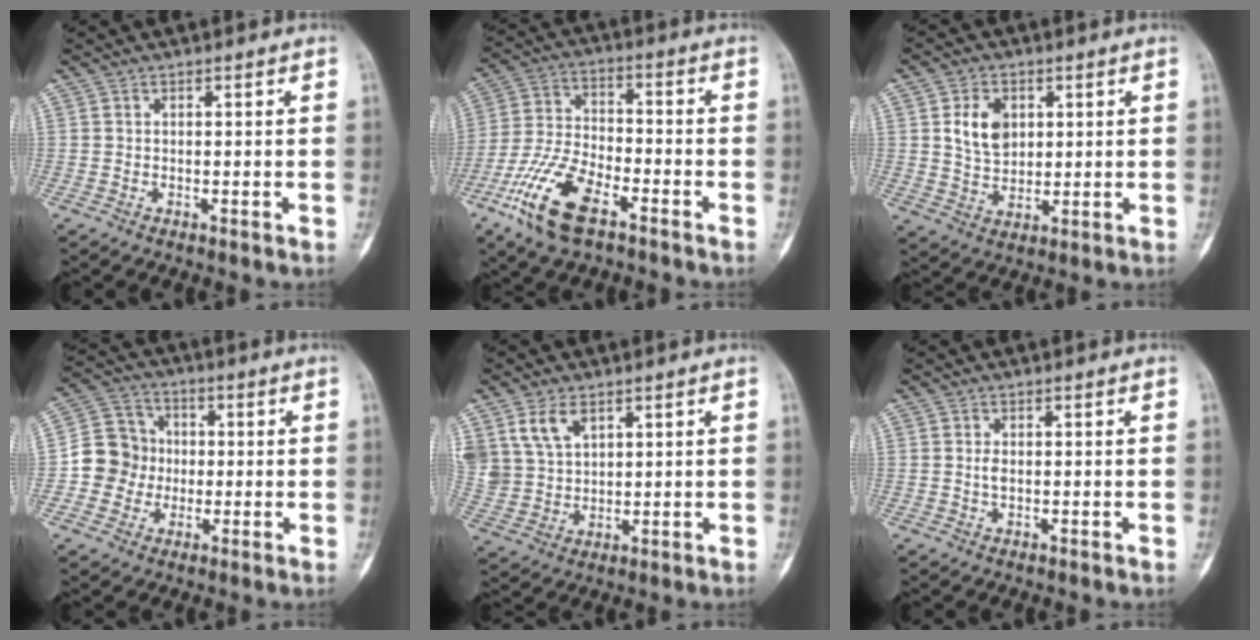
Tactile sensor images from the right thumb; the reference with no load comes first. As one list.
[{"total": 14.1, "force": [-7.9, 6.0, 10.0], "torque": [-0.206, 0.028, -0.155]}, {"total": 7.8, "force": [2.2, 5.7, 4.9], "torque": [-0.064, -0.014, 0.043]}, {"total": 9.6, "force": [-1.1, 9.1, 2.7], "torque": [-0.011, 0.025, -0.028]}, {"total": 8.6, "force": [4.5, 5.5, 4.9], "torque": [-0.089, -0.010, 0.104]}, {"total": 1.4, "force": [0.0, 0.8, 1.1], "torque": [-0.021, 0.000, 0.002]}]